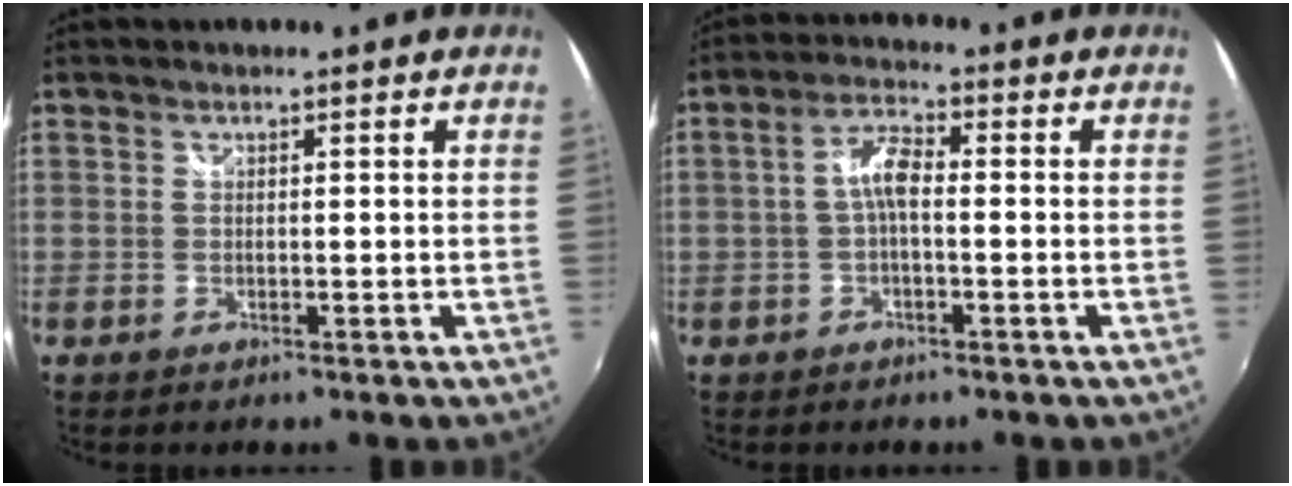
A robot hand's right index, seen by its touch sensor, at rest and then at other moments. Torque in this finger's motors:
{"motor_torque": [0.58, -0.13, 0.33, 0.08]}